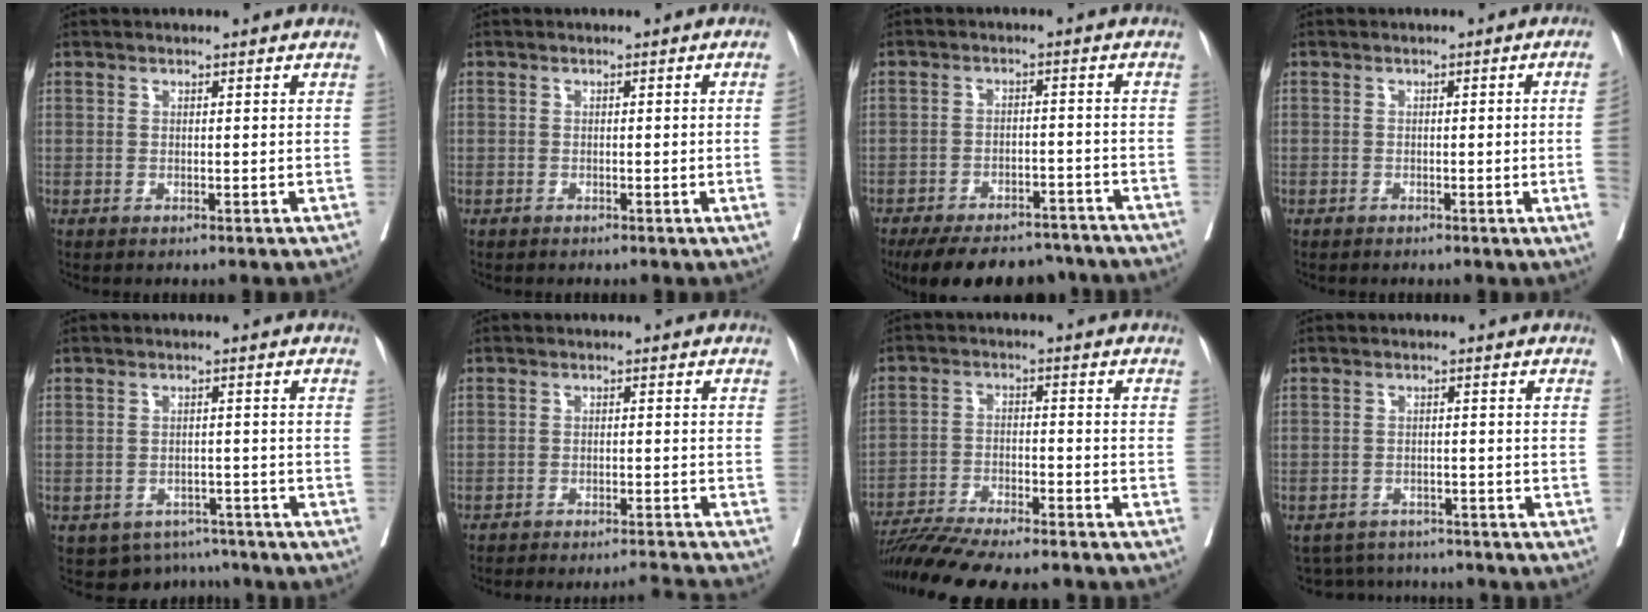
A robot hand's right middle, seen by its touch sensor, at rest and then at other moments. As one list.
[{"total": 1.2, "force": [-0.4, -0.3, 1.1], "torque": [-0.016, 0.001, -0.007]}, {"total": 16.0, "force": [-13.6, 6.1, 5.8], "torque": [-0.112, 0.002, -0.185]}, {"total": 3.4, "force": [-0.8, -0.9, 3.1], "torque": [-0.037, -0.003, -0.012]}, {"total": 5.9, "force": [-5.0, 3.0, -0.6], "torque": [0.019, 0.017, -0.062]}, {"total": 6.7, "force": [-6.5, -1.4, 0.9], "torque": [-0.006, 0.006, -0.102]}, {"total": 17.2, "force": [-15.3, 2.0, 7.6], "torque": [-0.138, -0.021, -0.239]}, {"total": 7.3, "force": [-7.0, 1.9, 0.4], "torque": [-0.006, 0.011, -0.095]}]